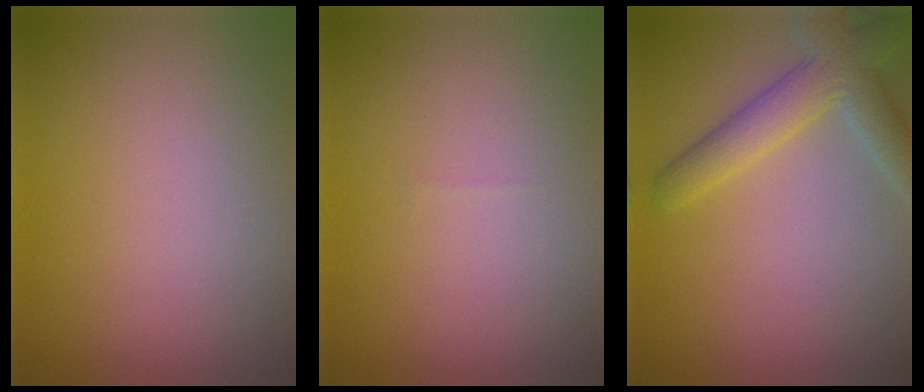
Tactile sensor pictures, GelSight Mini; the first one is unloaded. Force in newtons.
{"total": 0.0}
{"total": 4.4, "press": 4.4, "slide": 0.3}